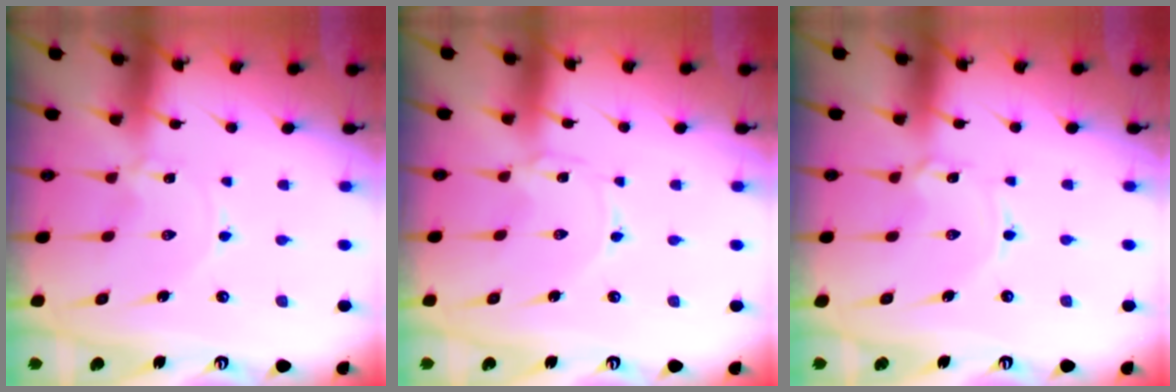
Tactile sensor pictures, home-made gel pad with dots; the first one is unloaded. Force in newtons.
{"total": 0.5, "press": 0.4, "slide": 0.2}
{"total": 1.8, "press": 1.8, "slide": 0.3}